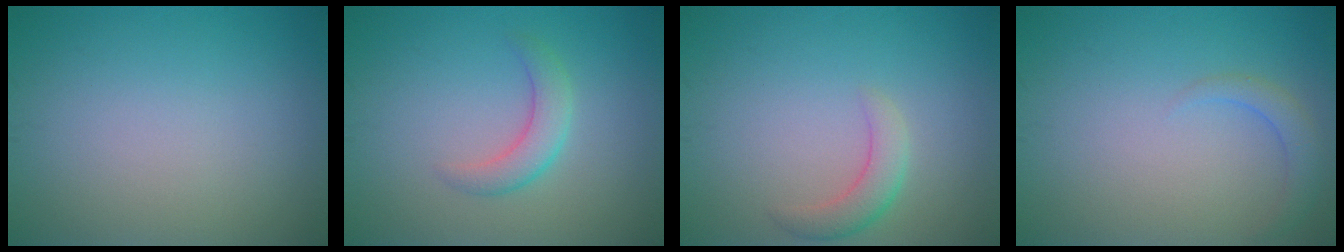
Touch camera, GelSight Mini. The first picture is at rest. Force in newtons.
{"total": 2.5, "press": 2.5, "slide": 0.1}
{"total": 2.4, "press": 2.4, "slide": 0.2}
{"total": 1.7, "press": 1.7, "slide": 0.3}